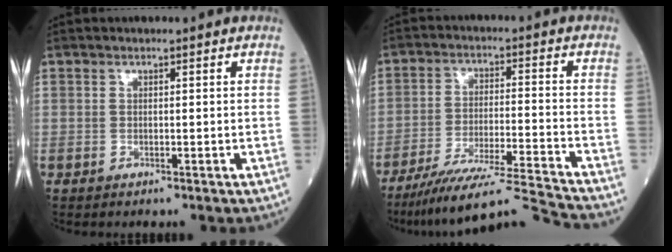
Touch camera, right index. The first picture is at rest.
{"total": 14.5, "force": [-13.3, -2.7, 5.2], "torque": [-0.075, -0.004, -0.221]}